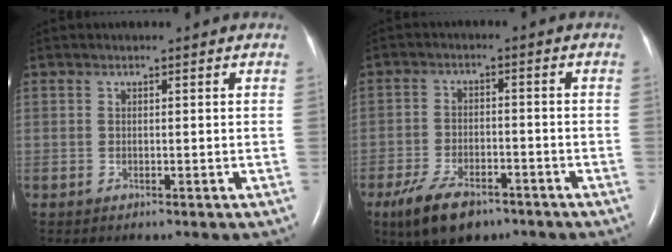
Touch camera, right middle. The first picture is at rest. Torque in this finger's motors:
{"motor_torque": [0.81, -0.75, 0.07, 0.09]}